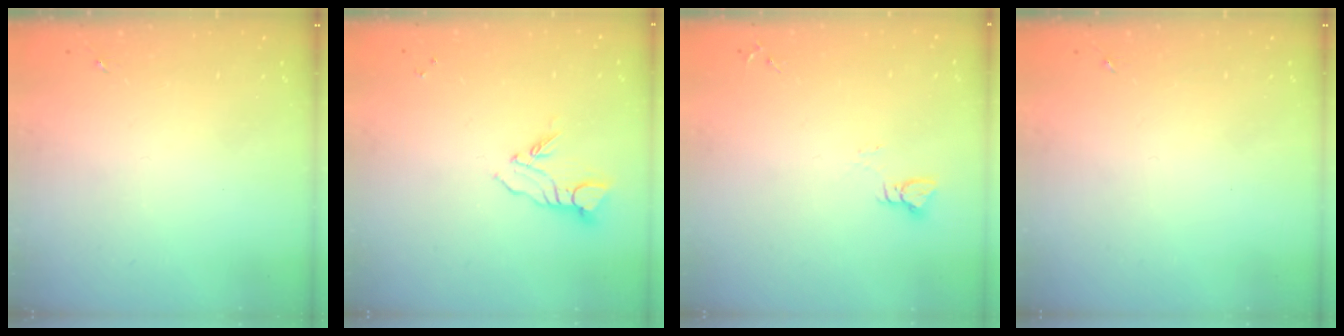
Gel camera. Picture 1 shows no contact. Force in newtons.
{"total": 6.1, "press": 6.1, "slide": 0.5}
{"total": 2.9, "press": 2.9, "slide": 0.3}
{"total": 0.0}